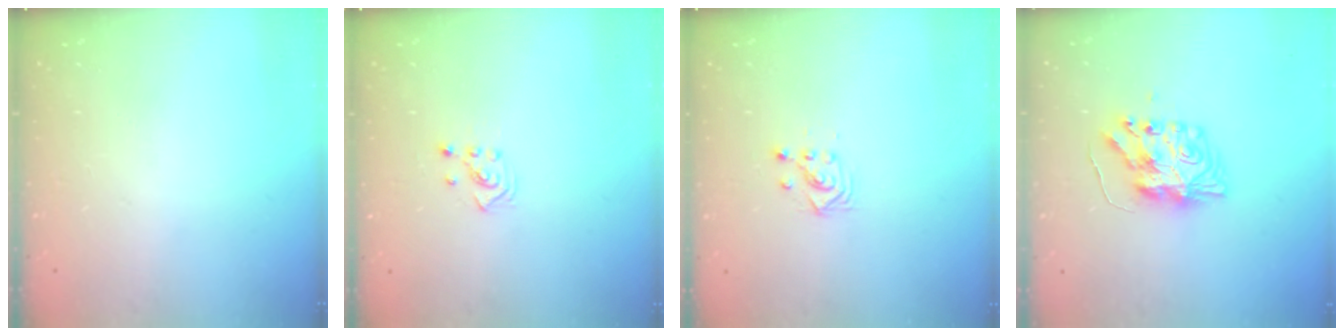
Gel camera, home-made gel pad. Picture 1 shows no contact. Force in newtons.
{"total": 2.5, "press": 2.4, "slide": 0.8}
{"total": 3.0, "press": 3.0, "slide": 0.1}
{"total": 9.3, "press": 9.3, "slide": 0.7}